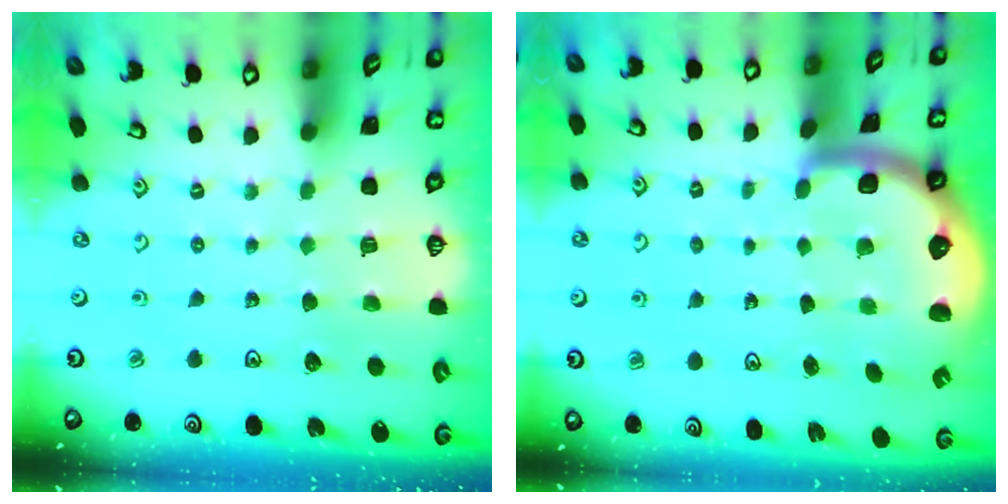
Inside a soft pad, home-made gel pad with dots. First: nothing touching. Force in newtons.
{"total": 4.9, "press": 4.6, "slide": 1.4}